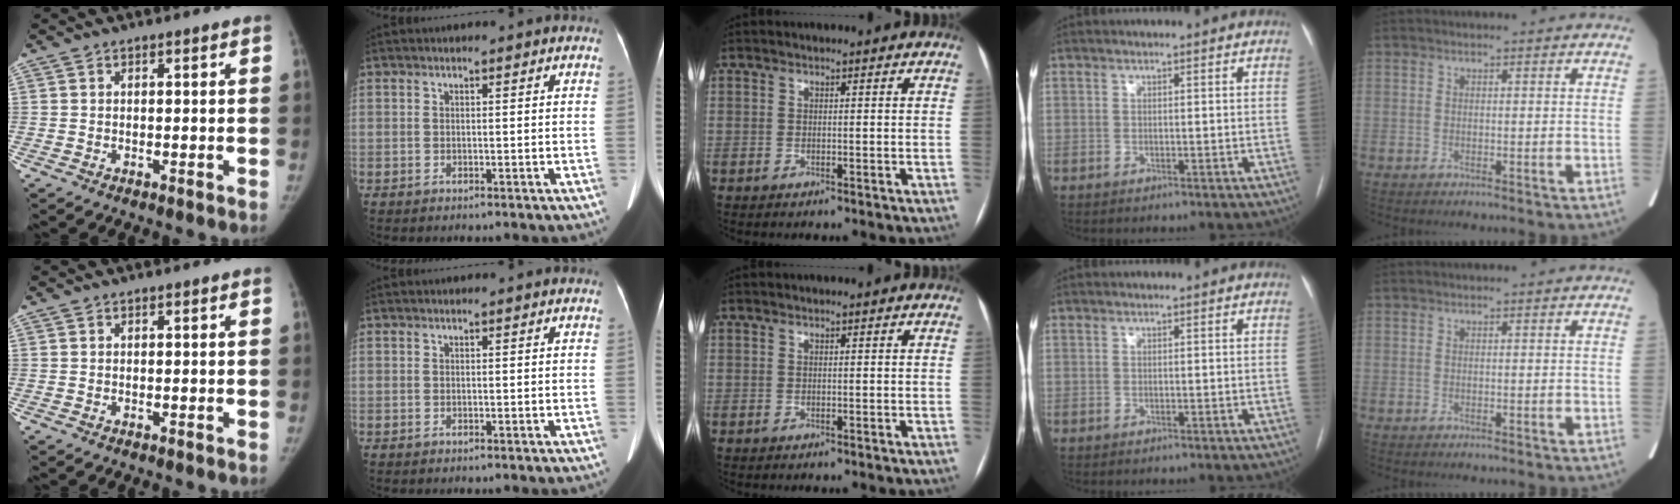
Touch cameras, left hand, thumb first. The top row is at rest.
{}